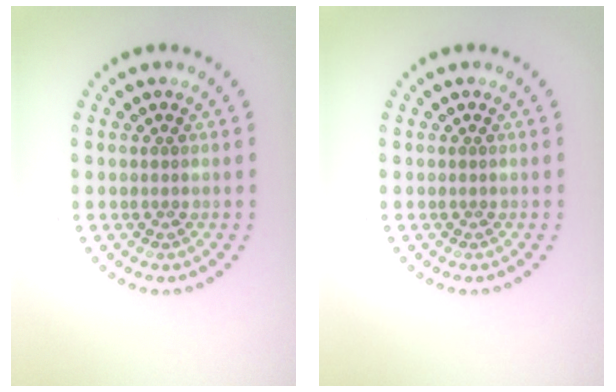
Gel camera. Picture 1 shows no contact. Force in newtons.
{"total": 0.0}